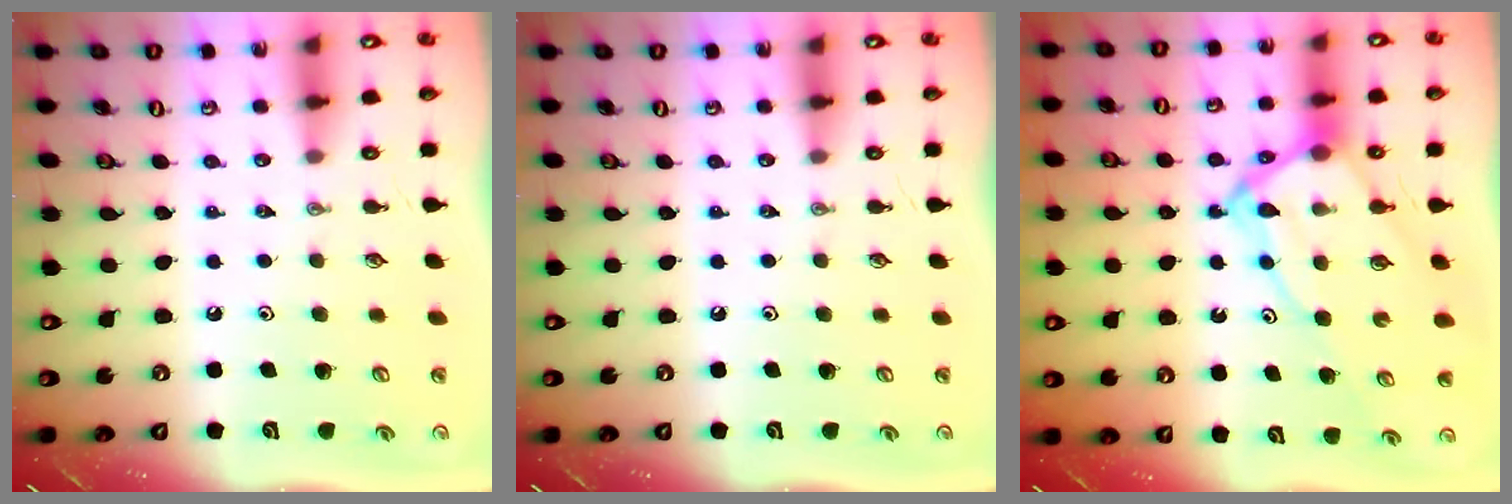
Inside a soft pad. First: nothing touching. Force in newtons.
{"total": 0.0}
{"total": 13.0, "press": 13.0, "slide": 1.3}